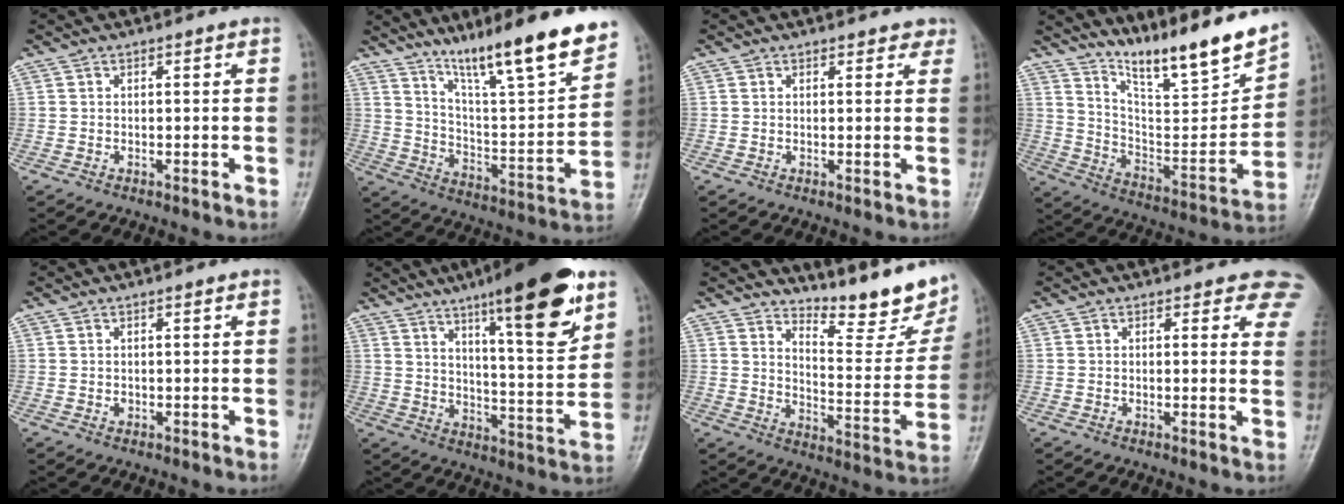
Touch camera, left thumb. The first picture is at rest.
{"total": 19.8, "force": [14.4, 2.4, 13.3], "torque": [-0.181, -0.078, 0.242]}
{"total": 2.3, "force": [1.9, 1.1, 0.6], "torque": [0.016, -0.007, 0.012]}
{"total": 18.3, "force": [15.3, 1.8, 9.8], "torque": [-0.131, -0.103, 0.262]}
{"total": 0.6, "force": [0.1, 0.5, 0.4], "torque": [-0.001, 0.000, 0.003]}
{"total": 19.4, "force": [11.5, 3.9, 15.2], "torque": [-0.198, -0.059, 0.176]}
{"total": 15.2, "force": [13.4, 3.5, 6.4], "torque": [-0.061, -0.124, 0.179]}
{"total": 6.5, "force": [5.1, 2.8, 2.8], "torque": [0.010, -0.019, 0.033]}